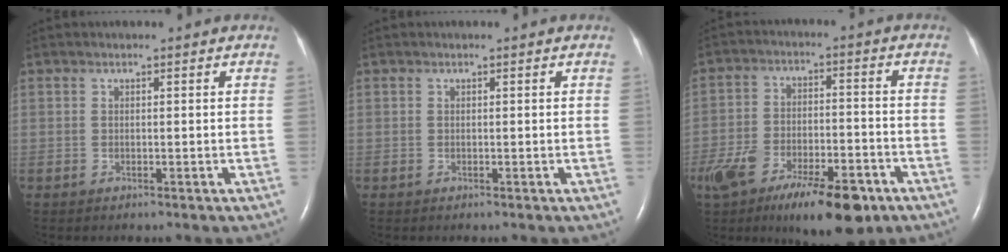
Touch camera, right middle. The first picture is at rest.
{"total": 0.0}
{"total": 18.8, "force": [-11.5, 6.5, 13.4], "torque": [-0.236, -0.019, -0.189]}